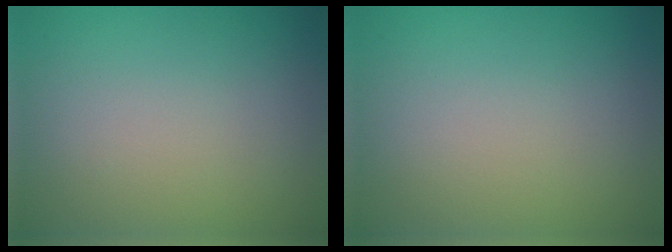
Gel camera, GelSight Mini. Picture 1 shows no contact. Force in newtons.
{"total": 0.0}